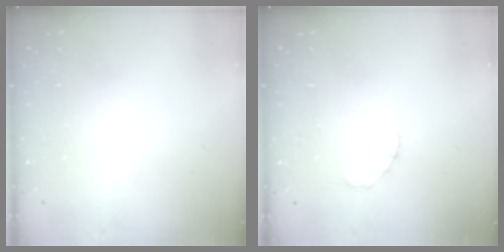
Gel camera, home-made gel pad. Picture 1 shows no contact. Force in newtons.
{"total": 1.5, "press": 1.5, "slide": 0.3}